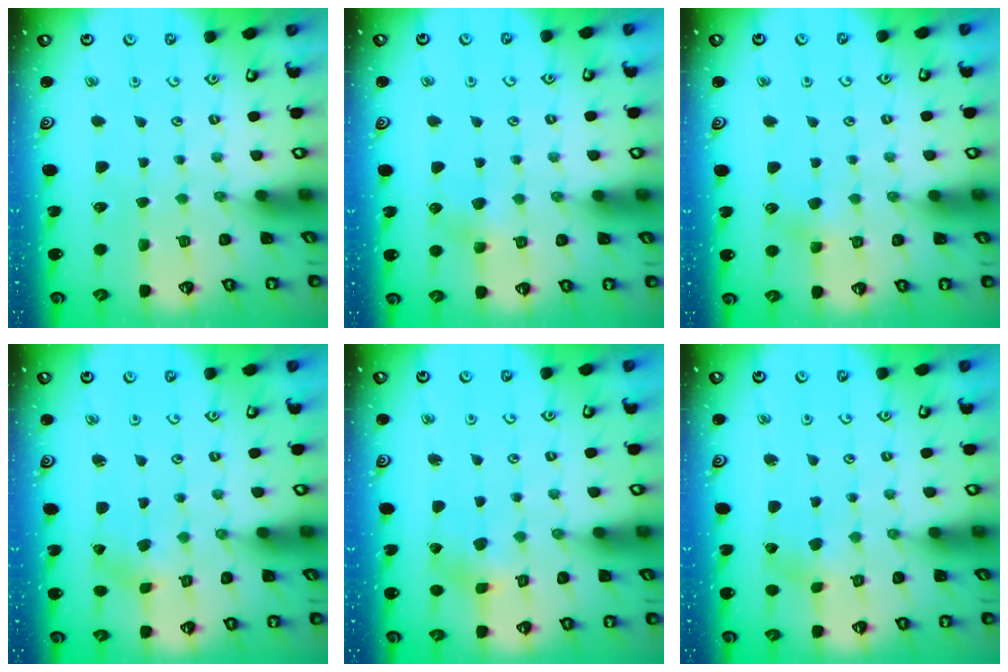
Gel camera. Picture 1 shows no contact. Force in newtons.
{"total": 6.9, "press": 6.8, "slide": 0.8}
{"total": 5.0, "press": 5.0, "slide": 0.3}
{"total": 0.0}
{"total": 2.6, "press": 2.6, "slide": 0.5}
{"total": 1.7, "press": 1.7, "slide": 0.2}